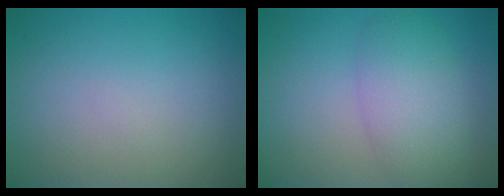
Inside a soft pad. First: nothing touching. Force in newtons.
{"total": 4.9, "press": 4.9, "slide": 0.3}